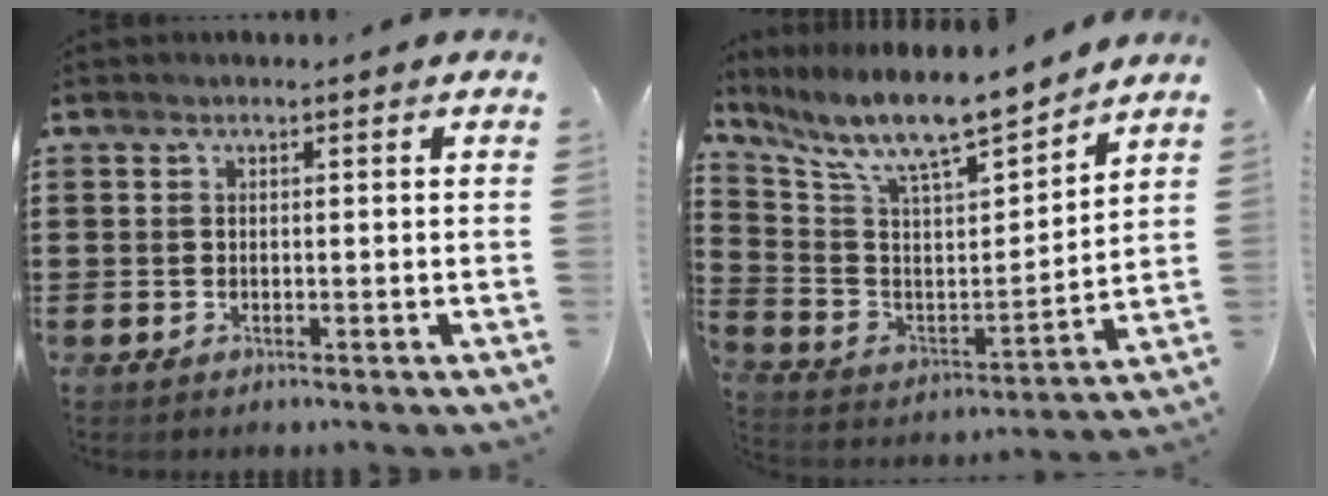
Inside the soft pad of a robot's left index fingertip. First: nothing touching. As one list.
[{"total": 9.9, "force": [8.6, 1.6, 4.7], "torque": [-0.122, -0.062, 0.141]}]